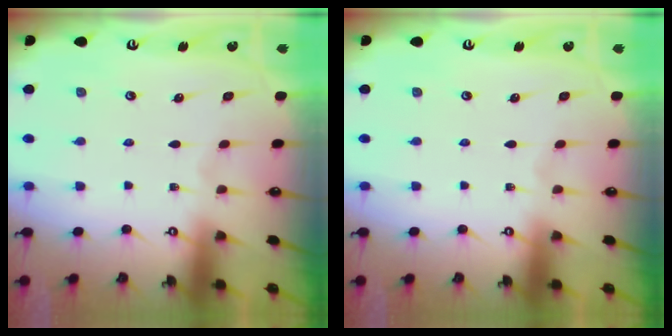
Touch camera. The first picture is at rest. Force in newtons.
{"total": 0.0}